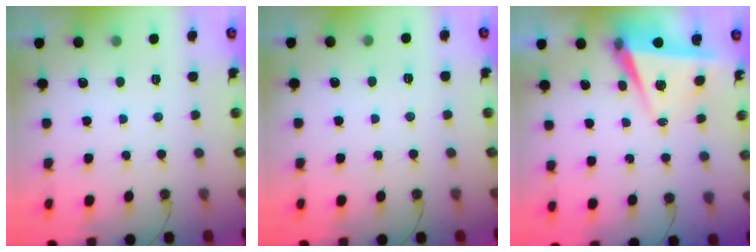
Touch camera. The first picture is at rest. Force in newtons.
{"total": 2.5, "press": 2.2, "slide": 1.1}
{"total": 5.9, "press": 4.2, "slide": 4.1}